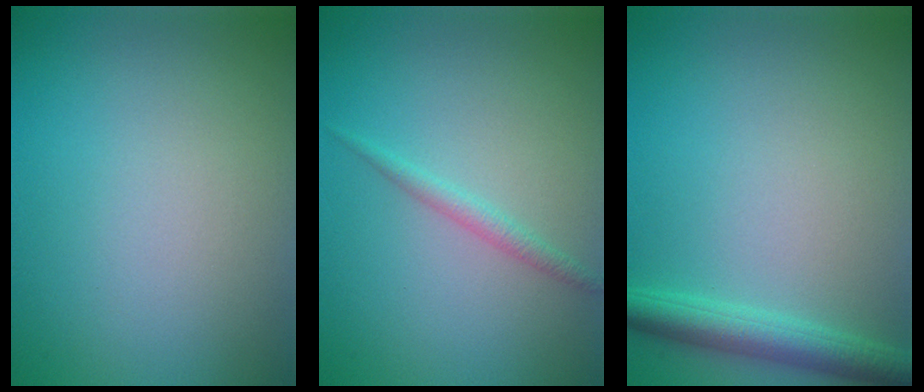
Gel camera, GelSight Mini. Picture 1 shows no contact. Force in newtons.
{"total": 1.3, "press": 1.3, "slide": 0.0}
{"total": 3.4, "press": 3.3, "slide": 0.1}